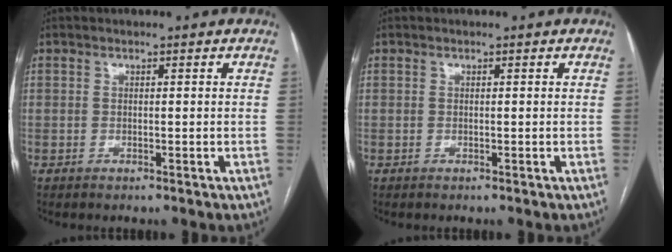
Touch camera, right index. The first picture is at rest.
{"total": 0.0}